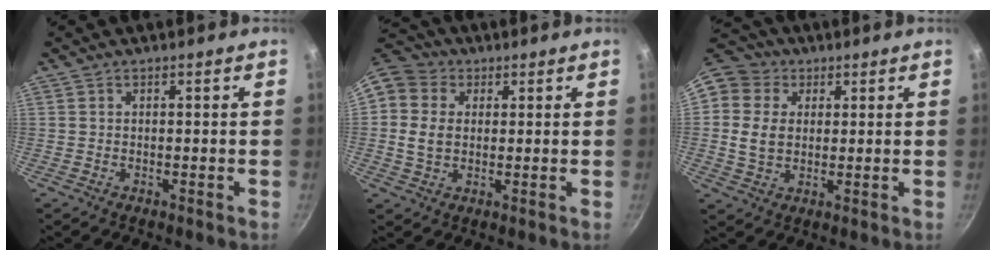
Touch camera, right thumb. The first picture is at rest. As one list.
[{"total": 9.9, "force": [1.8, 8.2, 5.3], "torque": [-0.084, 0.007, 0.019]}, {"total": 10.8, "force": [2.6, 9.0, 5.2], "torque": [-0.083, 0.005, 0.034]}]